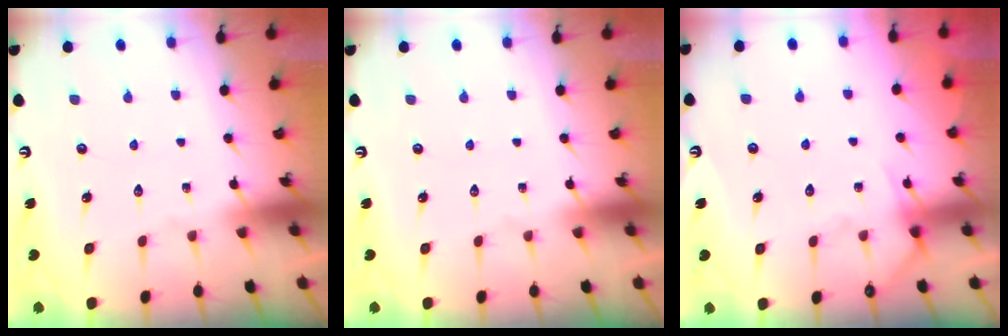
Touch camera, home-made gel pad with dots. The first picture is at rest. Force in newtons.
{"total": 0.0}
{"total": 6.0, "press": 5.9, "slide": 0.7}